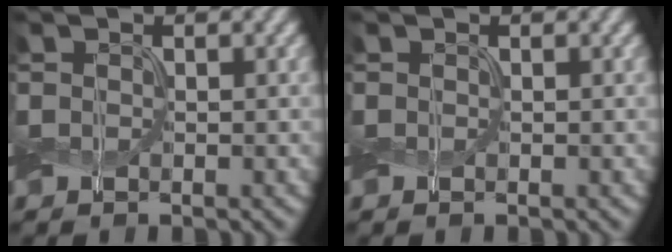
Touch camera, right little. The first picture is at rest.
{"total": 0.0}